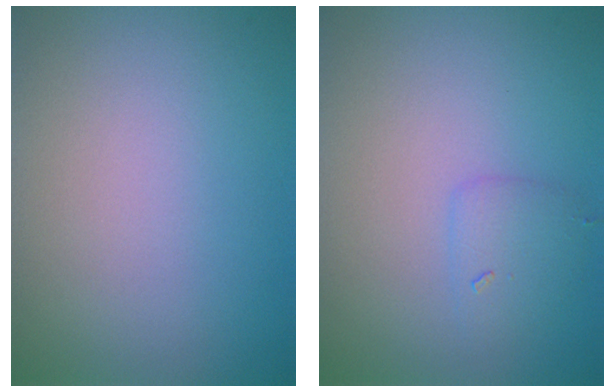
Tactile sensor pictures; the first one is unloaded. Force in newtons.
{"total": 1.5, "press": 1.5, "slide": 0.1}